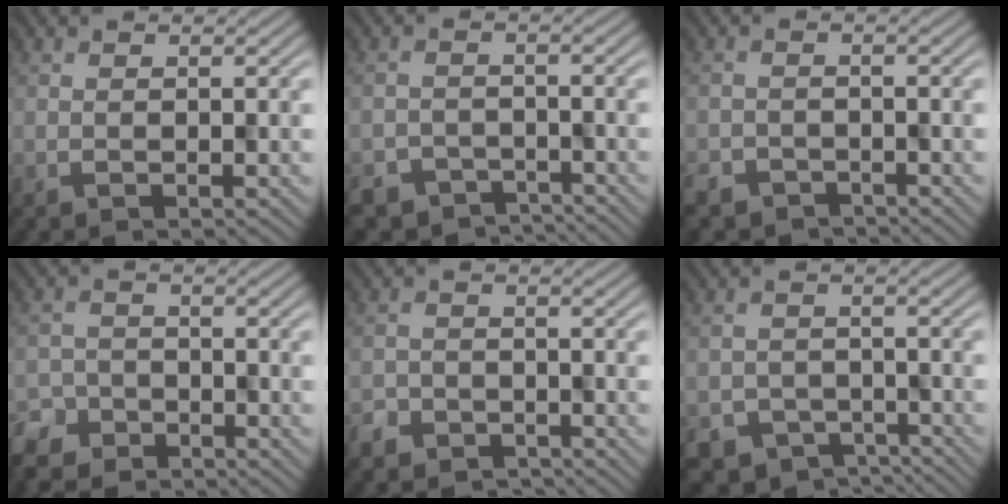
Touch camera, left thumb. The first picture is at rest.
{"total": 5.6, "force": [-4.9, 2.7, 0.6], "torque": [-0.003, -0.010, -0.067]}
{"total": 3.6, "force": [-3.2, 1.6, 0.2], "torque": [-0.003, -0.005, -0.053]}
{"total": 5.3, "force": [-4.7, 2.6, 0.2], "torque": [0.000, -0.006, -0.082]}
{"total": 3.6, "force": [-3.1, 1.8, 0.1], "torque": [0.002, -0.002, -0.053]}
{"total": 6.6, "force": [-5.2, 3.9, 1.3], "torque": [-0.010, -0.014, -0.067]}